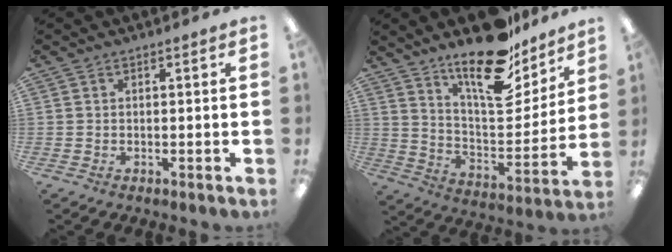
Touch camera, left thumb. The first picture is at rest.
{"total": 20.2, "force": [14.9, 7.5, 11.3], "torque": [-0.170, -0.107, 0.254]}